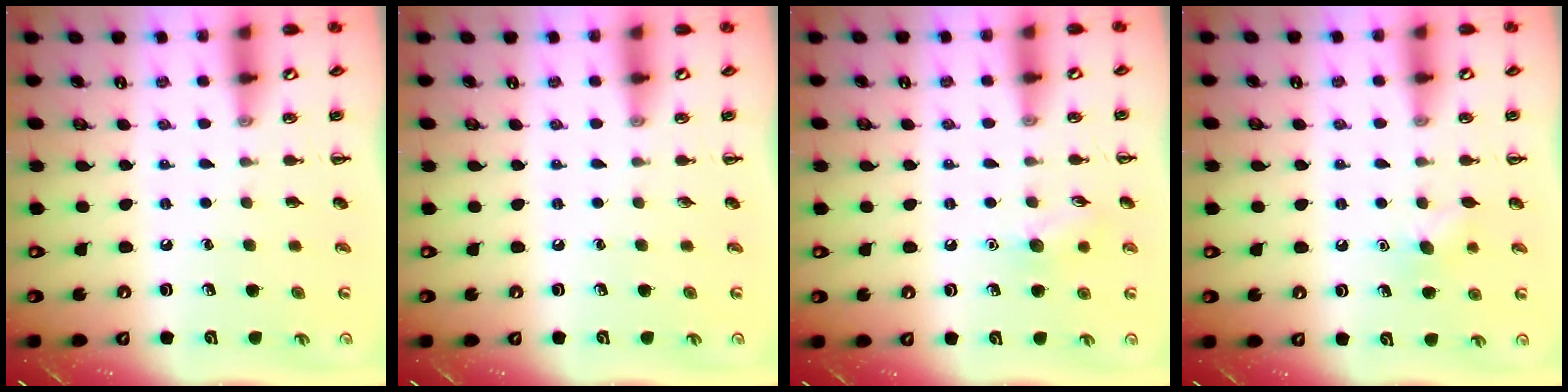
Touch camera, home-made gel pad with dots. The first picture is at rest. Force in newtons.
{"total": 0.0}
{"total": 7.9, "press": 7.8, "slide": 1.7}
{"total": 6.2, "press": 6.0, "slide": 1.5}